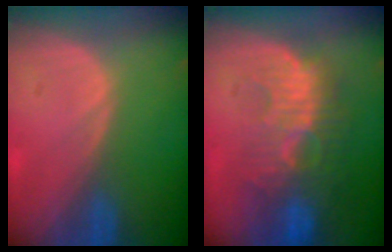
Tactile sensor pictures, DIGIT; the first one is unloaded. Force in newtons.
{"total": 10.7, "press": 9.4, "slide": 5.0}